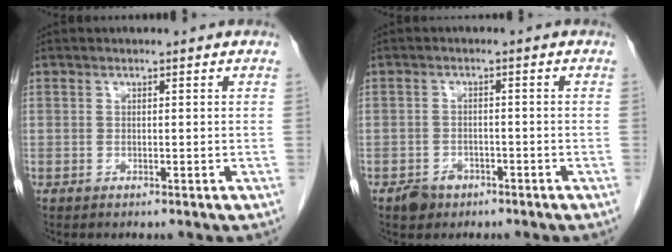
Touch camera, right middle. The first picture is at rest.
{"total": 3.0, "force": [-2.0, 2.1, 0.7], "torque": [-0.012, 0.006, -0.026]}